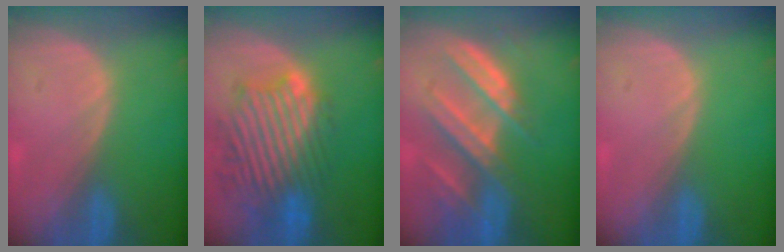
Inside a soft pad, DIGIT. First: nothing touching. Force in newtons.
{"total": 12.1, "press": 10.9, "slide": 5.2}
{"total": 8.8, "press": 8.1, "slide": 3.4}
{"total": 0.0}